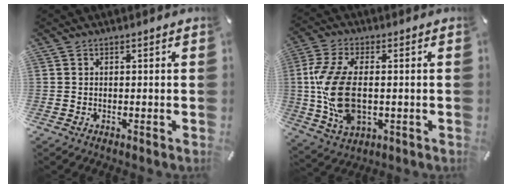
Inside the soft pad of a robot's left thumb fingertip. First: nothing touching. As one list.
[{"total": 13.5, "force": [-0.4, 7.6, 11.2], "torque": [-0.256, -0.011, -0.007]}]